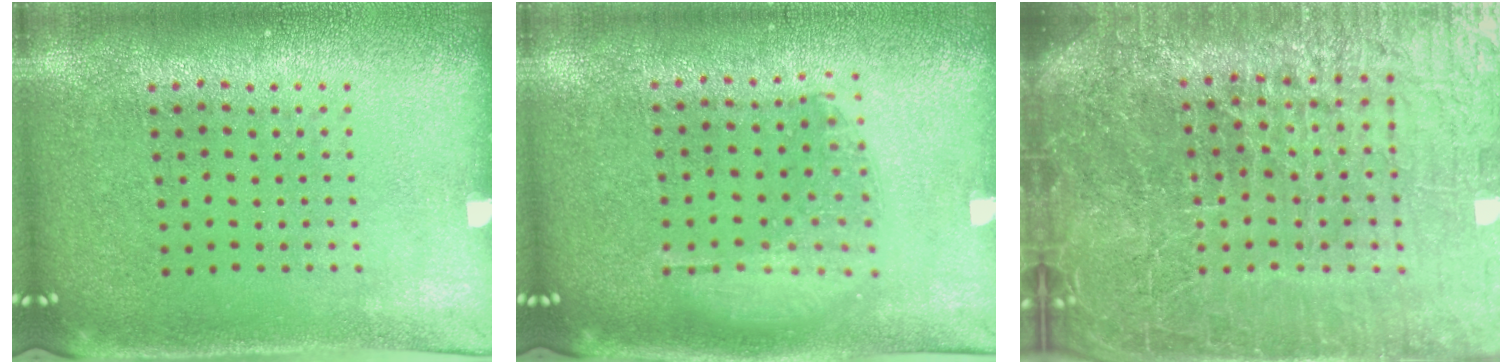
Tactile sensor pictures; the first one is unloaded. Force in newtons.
{"total": 1.2, "press": 1.1, "slide": 0.5}
{"total": 7.7, "press": 6.7, "slide": 3.9}